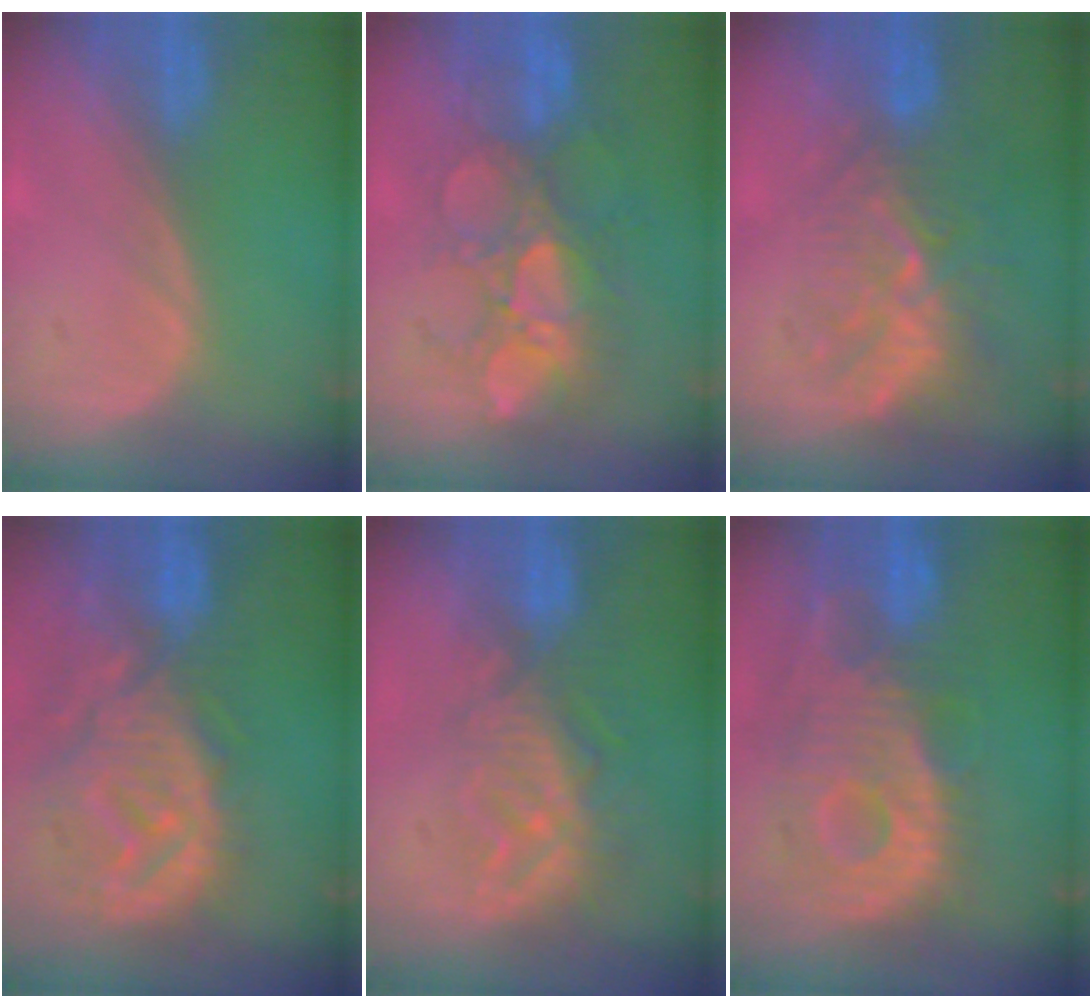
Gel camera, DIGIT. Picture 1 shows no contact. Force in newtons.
{"total": 10.1, "press": 9.2, "slide": 4.0}
{"total": 9.3, "press": 8.6, "slide": 3.5}
{"total": 12.4, "press": 11.1, "slide": 5.7}
{"total": 9.3, "press": 8.1, "slide": 4.5}
{"total": 11.8, "press": 10.6, "slide": 5.2}